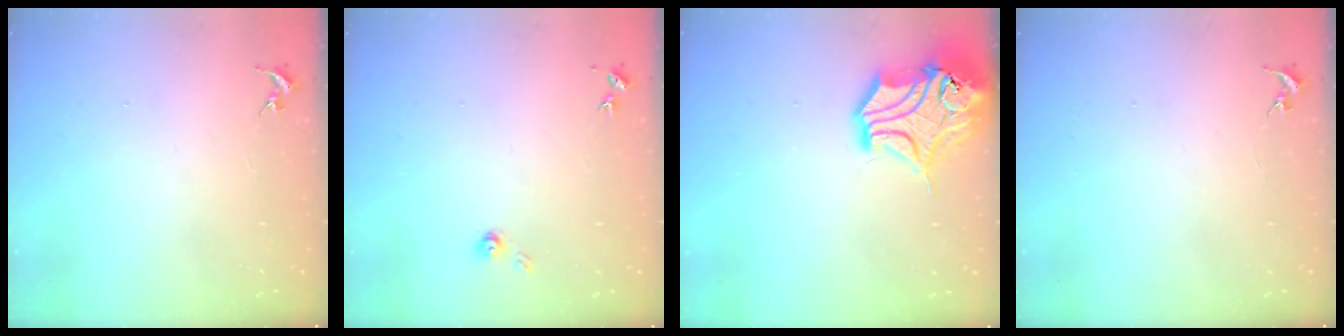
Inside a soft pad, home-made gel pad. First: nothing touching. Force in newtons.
{"total": 3.9, "press": 3.8, "slide": 0.4}
{"total": 16.7, "press": 16.5, "slide": 2.5}
{"total": 0.0}